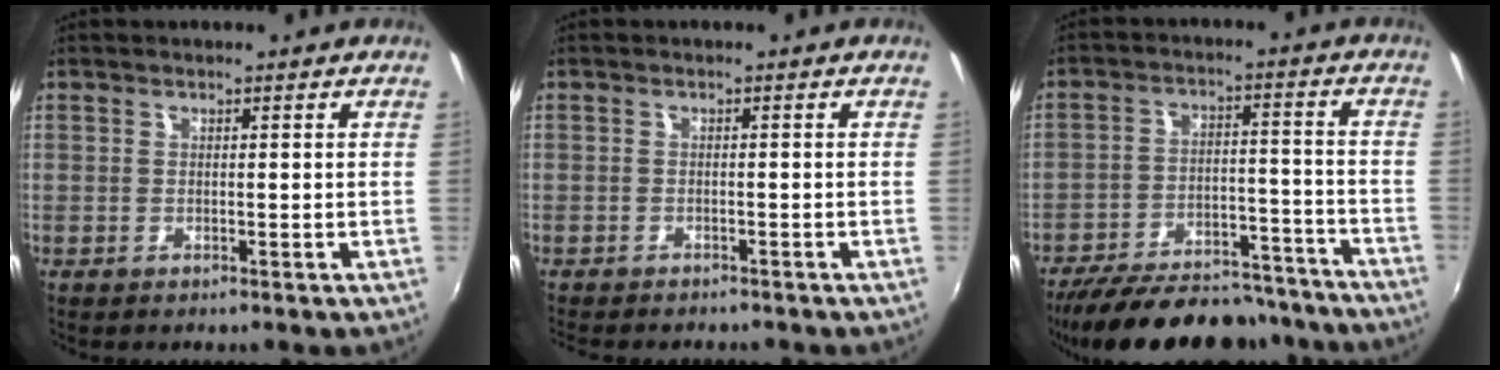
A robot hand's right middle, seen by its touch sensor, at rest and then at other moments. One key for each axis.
{"total": 4.9, "fx": -4.5, "fy": 1.2, "fz": 1.8, "tx": -0.045, "ty": -0.015, "tz": -0.067}
{"total": 26.2, "fx": -22.6, "fy": 8.3, "fz": 10.2, "tx": -0.197, "ty": 0.009, "tz": -0.300}